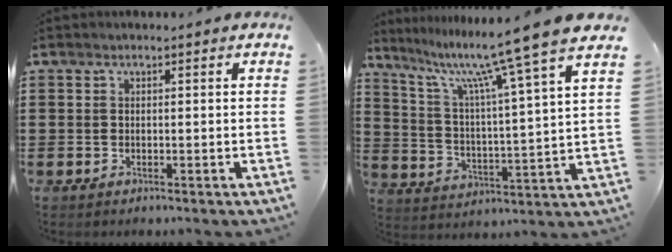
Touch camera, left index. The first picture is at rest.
{"total": 11.4, "force": [9.4, -1.4, 6.3], "torque": [-0.149, -0.064, 0.146]}